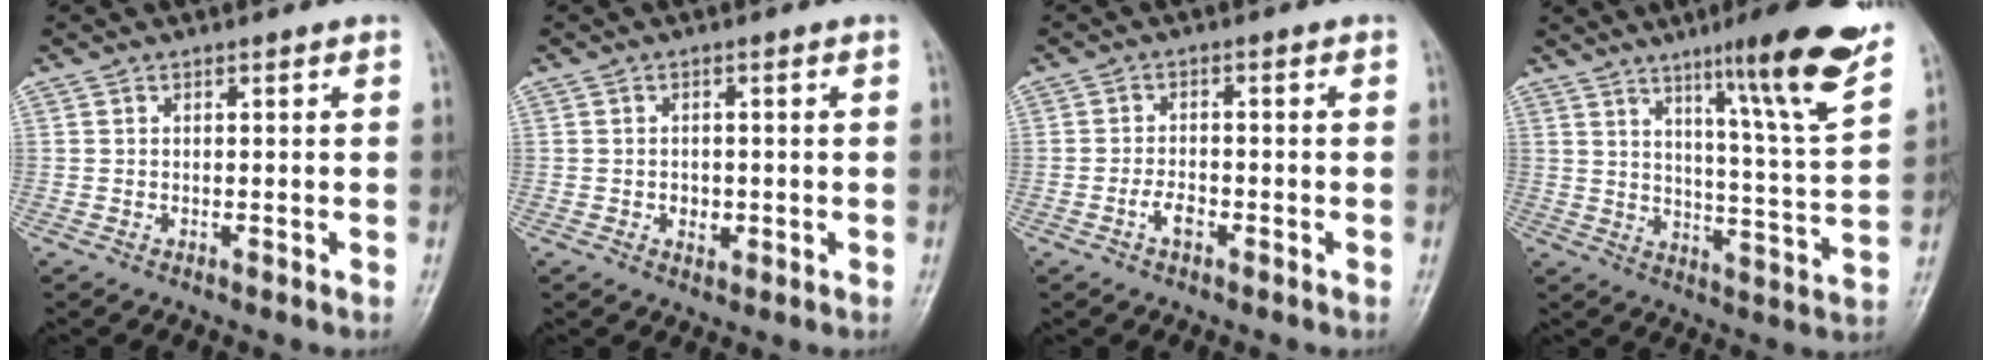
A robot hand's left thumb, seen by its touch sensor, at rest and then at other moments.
{"total": 2.5, "force": [-0.5, 2.0, 1.5], "torque": [-0.012, 0.002, -0.005]}
{"total": 3.0, "force": [-1.5, 1.6, 2.0], "torque": [-0.035, 0.011, -0.030]}
{"total": 17.3, "force": [11.0, 1.0, 13.3], "torque": [-0.171, -0.061, 0.158]}